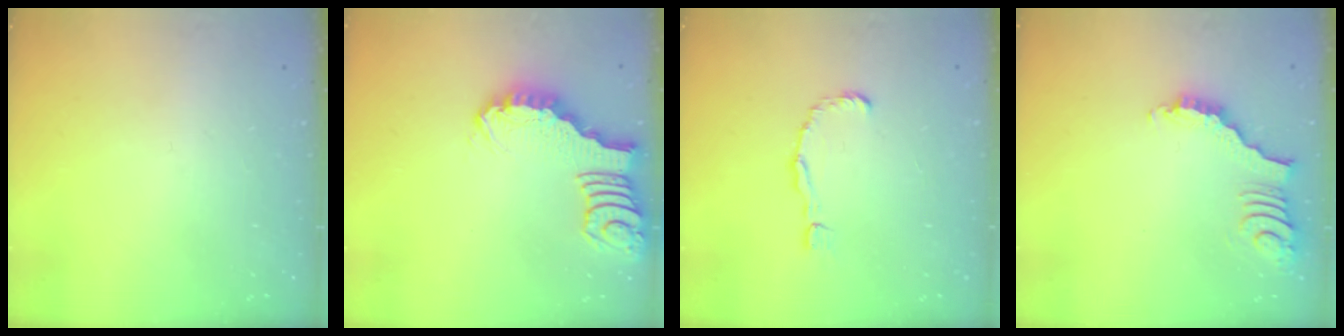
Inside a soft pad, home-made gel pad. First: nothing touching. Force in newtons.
{"total": 2.1, "press": 2.1, "slide": 0.2}
{"total": 2.4, "press": 2.3, "slide": 0.3}
{"total": 3.5, "press": 3.5, "slide": 0.4}